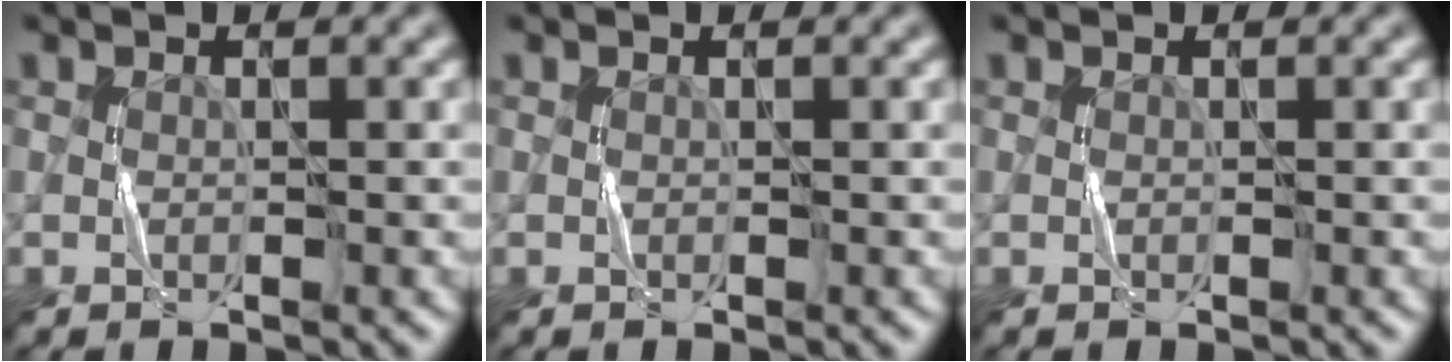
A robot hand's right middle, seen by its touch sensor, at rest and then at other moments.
{"total": 0.0}
{"total": 0.0}